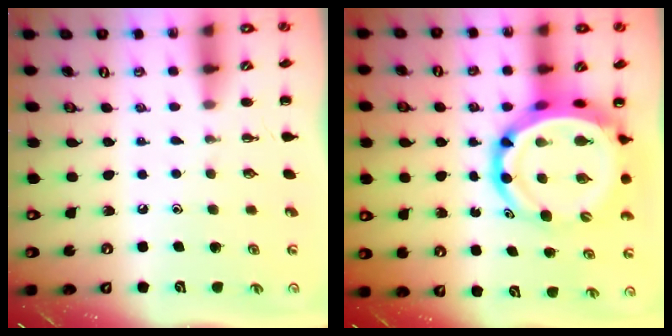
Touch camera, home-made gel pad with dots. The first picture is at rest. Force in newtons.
{"total": 13.7, "press": 13.2, "slide": 3.5}